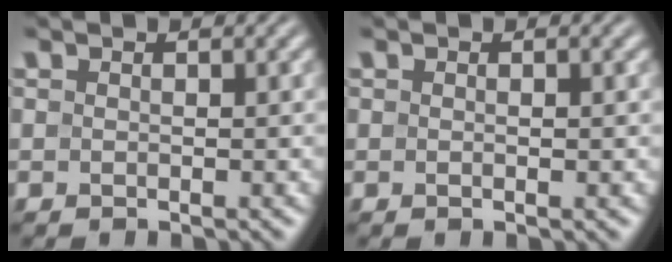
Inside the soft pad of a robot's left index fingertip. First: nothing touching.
{"total": 0.8, "force": [0.0, 0.1, 0.8], "torque": [-0.013, 0.000, 0.000]}